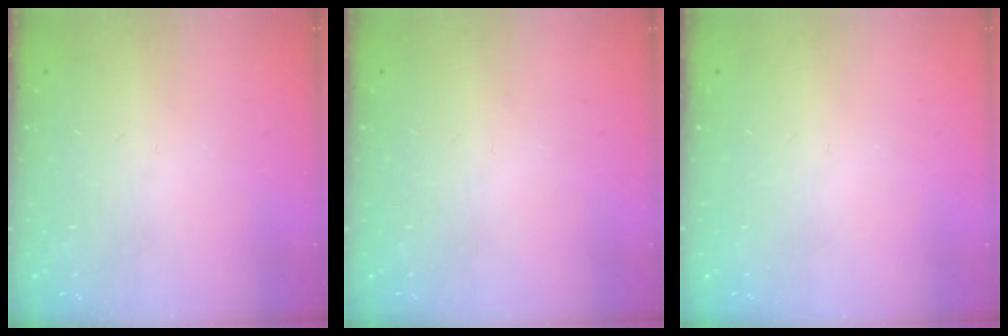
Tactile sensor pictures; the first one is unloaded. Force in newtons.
{"total": 0.0}
{"total": 0.0}